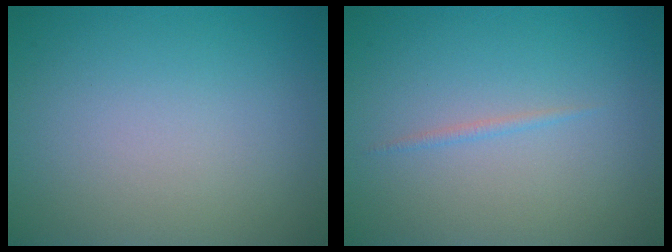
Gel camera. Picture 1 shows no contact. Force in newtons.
{"total": 0.6, "press": 0.6, "slide": 0.0}